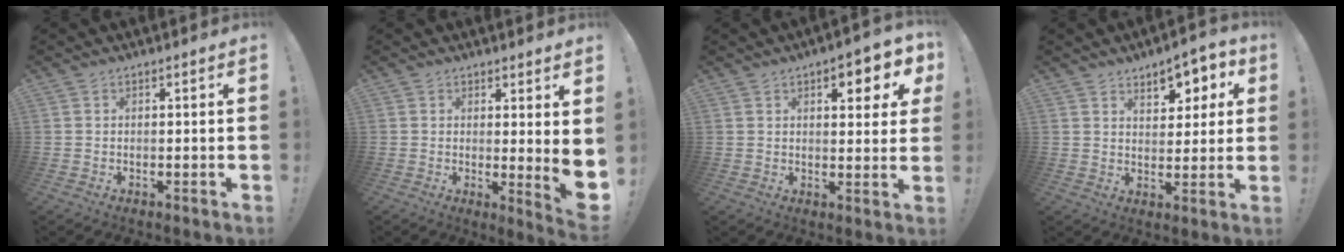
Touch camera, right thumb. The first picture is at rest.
{"total": 5.3, "force": [1.5, 0.1, 5.1], "torque": [-0.055, -0.034, 0.029]}
{"total": 7.5, "force": [3.6, 2.7, 6.0], "torque": [-0.063, -0.018, 0.052]}
{"total": 7.9, "force": [4.7, 4.8, 4.3], "torque": [-0.038, -0.033, 0.080]}